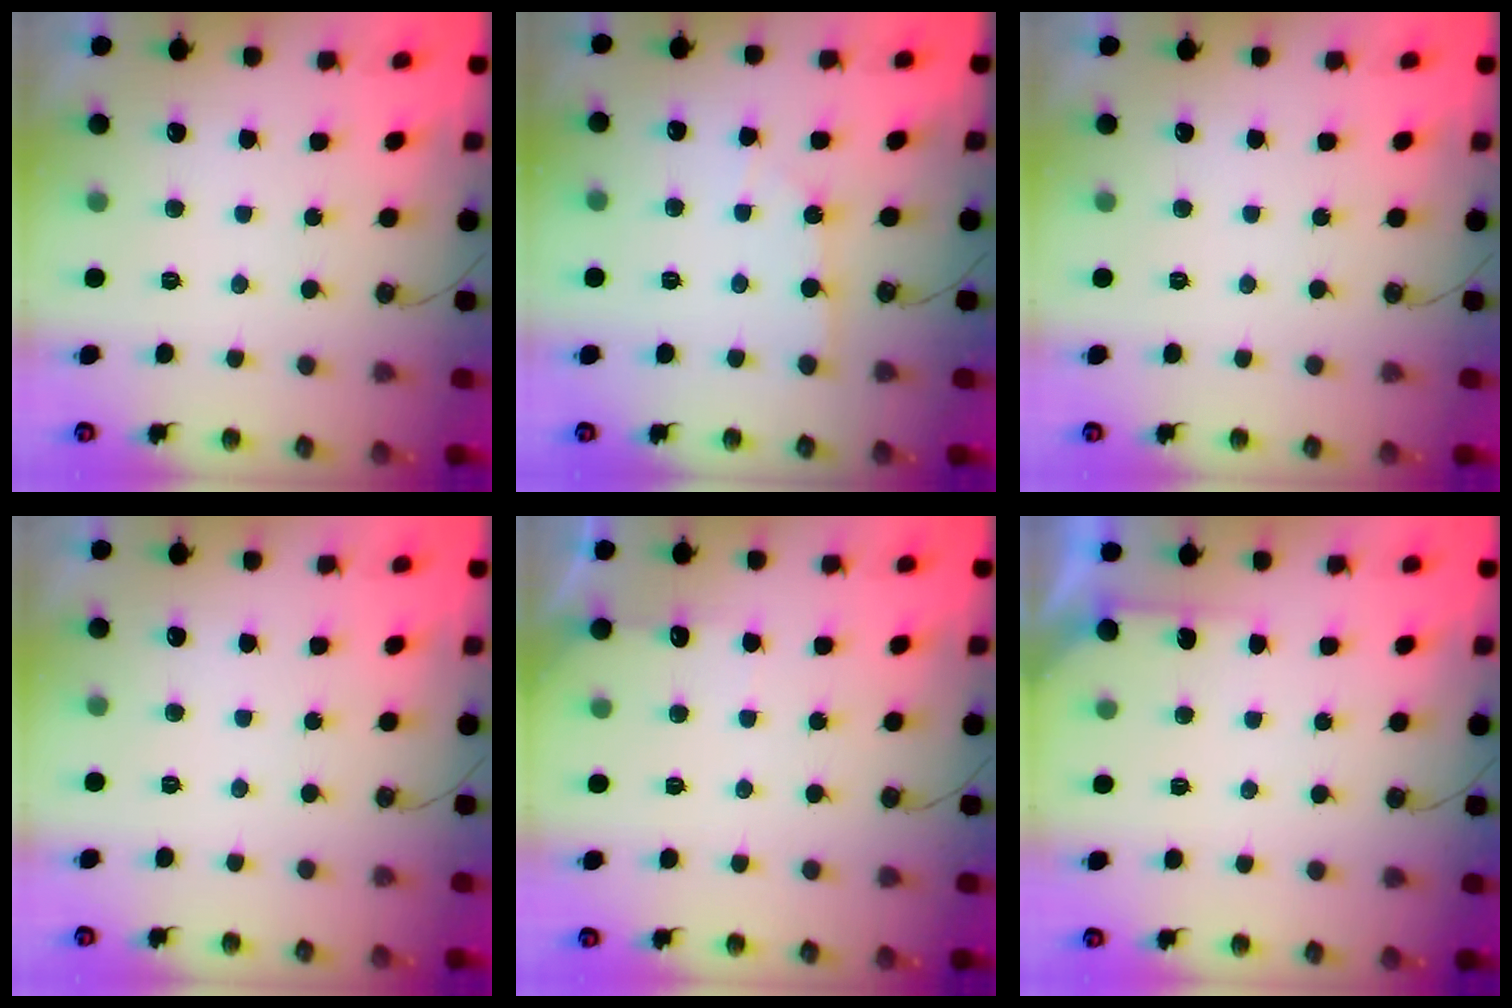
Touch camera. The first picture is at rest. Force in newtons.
{"total": 2.2, "press": 2.2, "slide": 0.3}
{"total": 0.0}
{"total": 0.0}
{"total": 2.8, "press": 2.8, "slide": 0.4}
{"total": 3.3, "press": 3.3, "slide": 0.5}